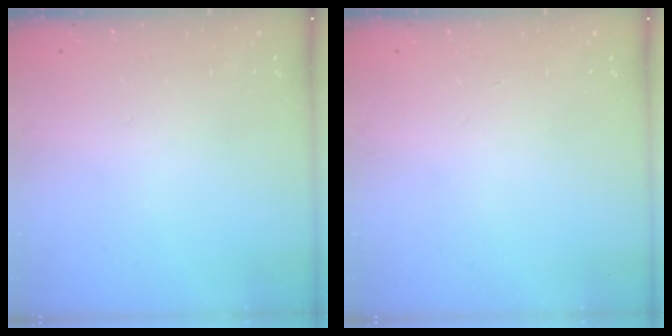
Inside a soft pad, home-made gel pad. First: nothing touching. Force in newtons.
{"total": 0.0}